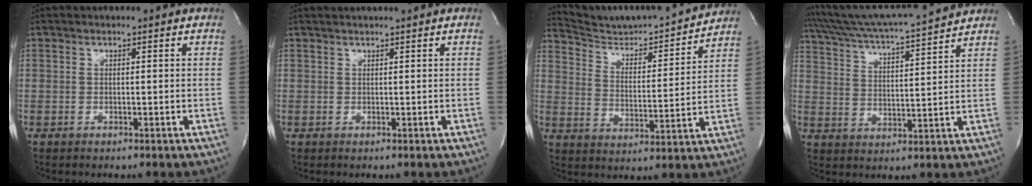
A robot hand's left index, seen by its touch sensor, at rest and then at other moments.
{"total": 2.2, "force": [1.9, -0.4, 0.9], "torque": [-0.008, 0.018, 0.035]}
{"total": 16.1, "force": [15.6, 1.3, 3.7], "torque": [-0.060, -0.017, 0.235]}
{"total": 15.4, "force": [14.4, -0.5, 5.5], "torque": [-0.109, 0.003, 0.224]}